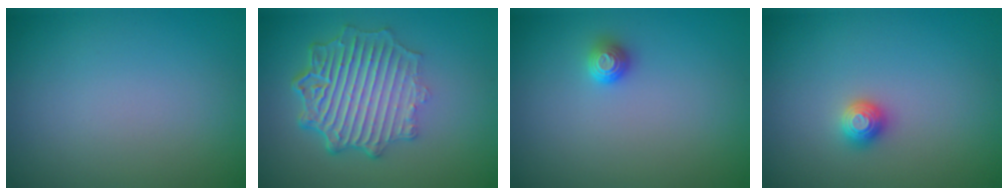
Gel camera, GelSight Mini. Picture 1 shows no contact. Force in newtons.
{"total": 7.4, "press": 5.3, "slide": 5.2}
{"total": 1.1, "press": 1.0, "slide": 0.4}
{"total": 1.2, "press": 1.1, "slide": 0.3}